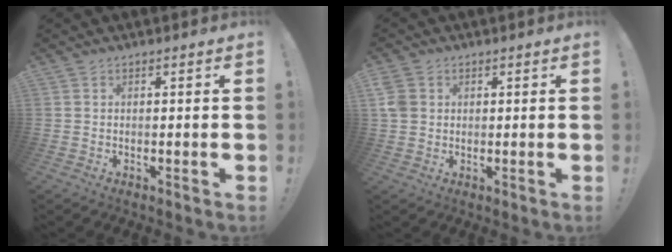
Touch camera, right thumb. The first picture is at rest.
{"total": 5.8, "force": [2.6, 4.7, 2.0], "torque": [-0.041, -0.008, 0.054]}